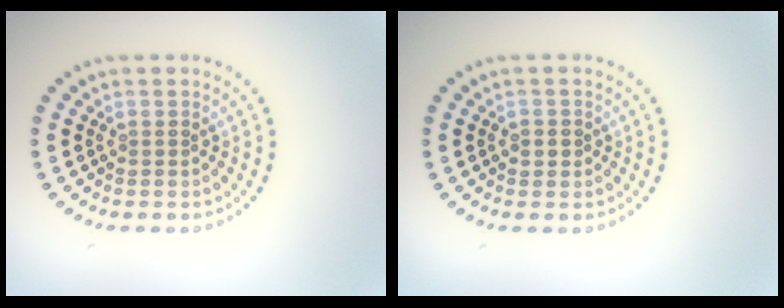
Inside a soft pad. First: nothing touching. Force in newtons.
{"total": 1.2, "press": 1.1, "slide": 0.3}